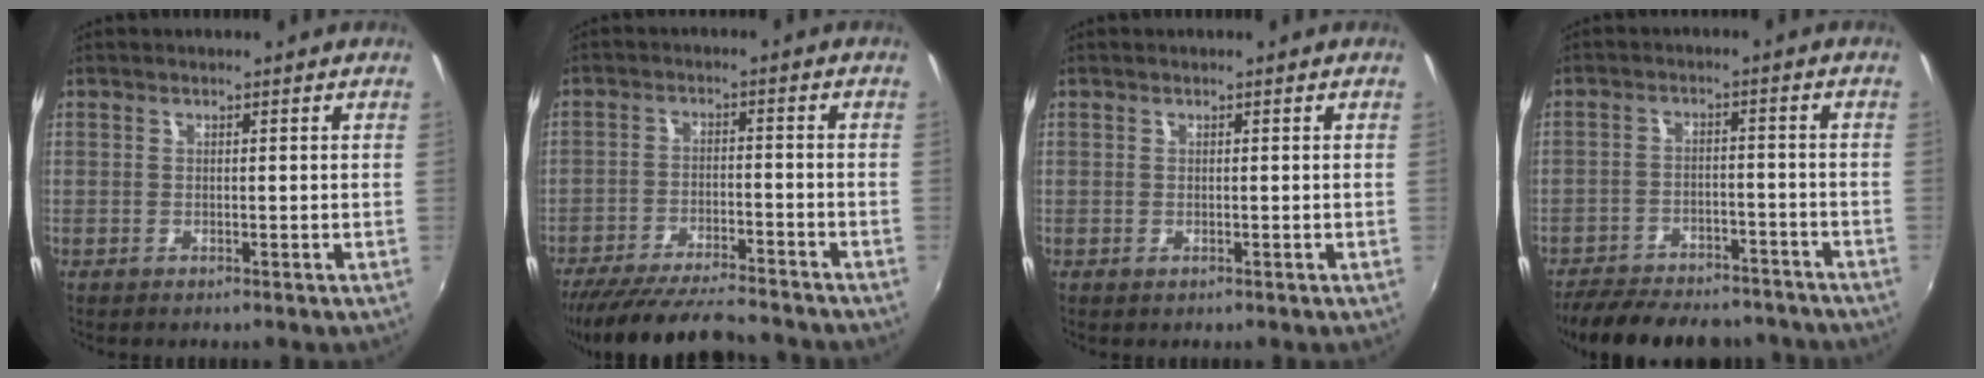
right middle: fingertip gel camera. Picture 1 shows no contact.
{"total": 17.0, "force": [-15.1, 2.6, 7.2], "torque": [-0.149, -0.020, -0.237]}
{"total": 0.0}
{"total": 20.5, "force": [-17.4, 6.8, 8.4], "torque": [-0.177, -0.005, -0.232]}